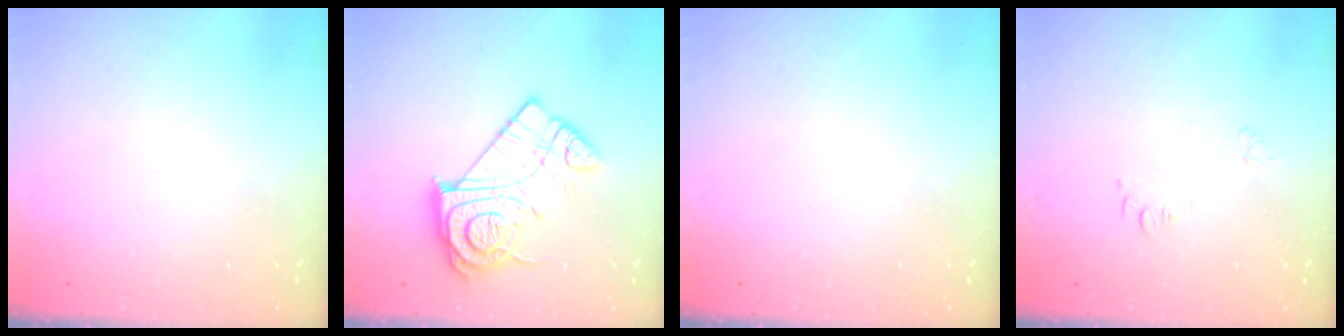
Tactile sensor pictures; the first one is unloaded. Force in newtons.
{"total": 16.5, "press": 16.4, "slide": 1.3}
{"total": 0.0}
{"total": 5.3, "press": 5.2, "slide": 0.7}